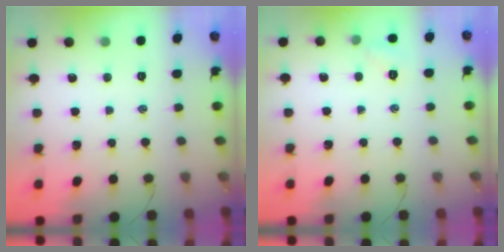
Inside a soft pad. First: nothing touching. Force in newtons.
{"total": 4.3, "press": 4.1, "slide": 1.4}